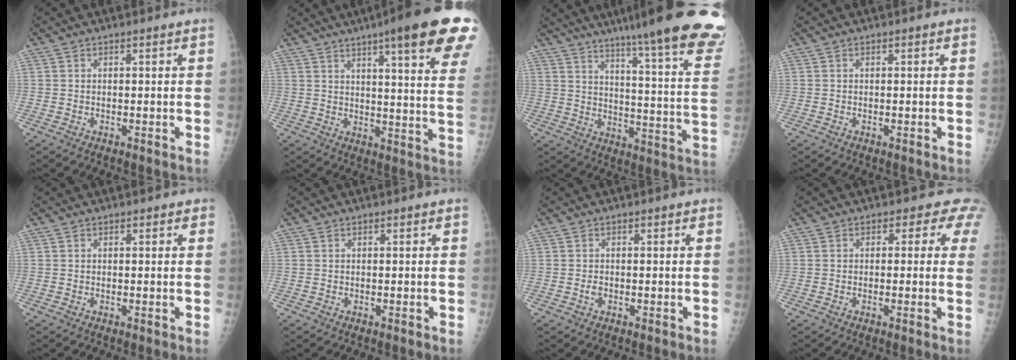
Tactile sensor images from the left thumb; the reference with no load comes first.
{"total": 22.2, "force": [13.6, 2.9, 17.3], "torque": [-0.214, -0.044, 0.165]}
{"total": 29.9, "force": [23.8, 2.4, 18.0], "torque": [-0.208, -0.135, 0.303]}
{"total": 0.0}
{"total": 0.7, "force": [0.3, 0.5, 0.4], "torque": [0.003, 0.001, -0.002]}
{"total": 0.0}
{"total": 1.0, "force": [-0.4, 0.7, 0.6], "torque": [-0.006, 0.001, -0.008]}
{"total": 3.5, "force": [1.8, 2.5, 1.7], "torque": [0.010, -0.004, -0.005]}